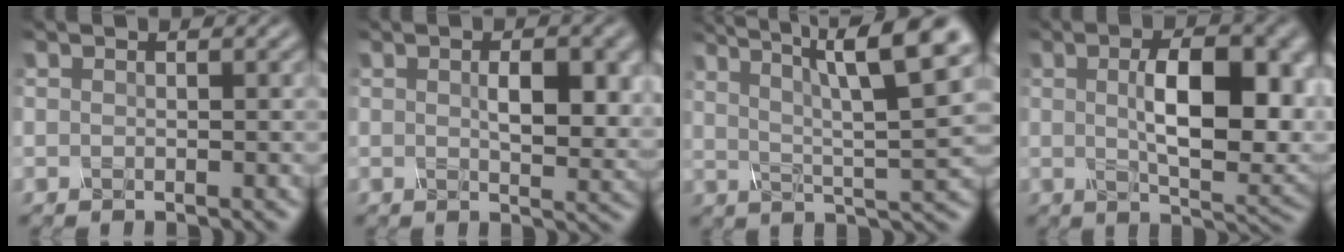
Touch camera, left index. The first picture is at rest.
{"total": 5.1, "force": [0.6, 2.3, 4.5], "torque": [-0.070, -0.003, 0.015]}
{"total": 10.9, "force": [5.4, 2.9, 9.0], "torque": [-0.141, 0.020, 0.076]}
{"total": 9.8, "force": [0.8, 4.2, 8.9], "torque": [-0.130, -0.003, 0.018]}